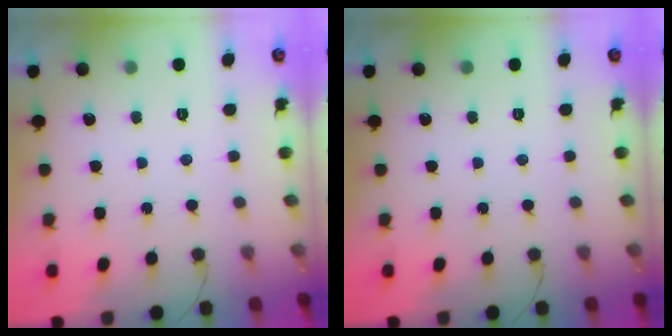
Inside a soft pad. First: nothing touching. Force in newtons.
{"total": 0.0}